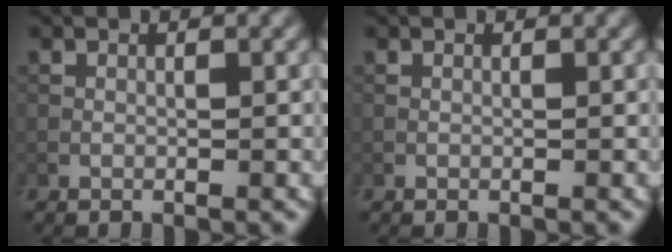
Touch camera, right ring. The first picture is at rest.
{"total": 0.0}